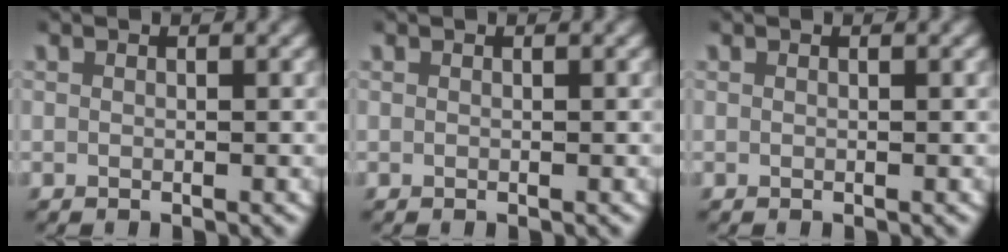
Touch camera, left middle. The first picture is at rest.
{"total": 0.0}
{"total": 0.0}